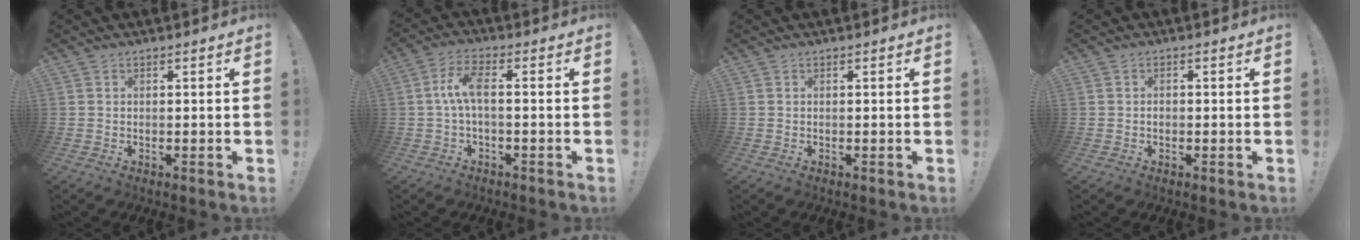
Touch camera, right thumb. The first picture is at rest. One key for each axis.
{"total": 7.5, "fx": -0.3, "fy": 2.3, "fz": 7.1, "tx": -0.145, "ty": 0.008, "tz": -0.006}
{"total": 0.0}
{"total": 1.0, "fx": -0.5, "fy": 0.8, "fz": 0.2, "tx": -0.005, "ty": 0.006, "tz": -0.010}